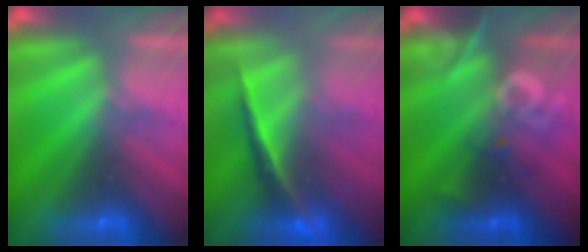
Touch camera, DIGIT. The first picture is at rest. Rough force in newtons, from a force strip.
{"total": 1.9}
{"total": 2.7}